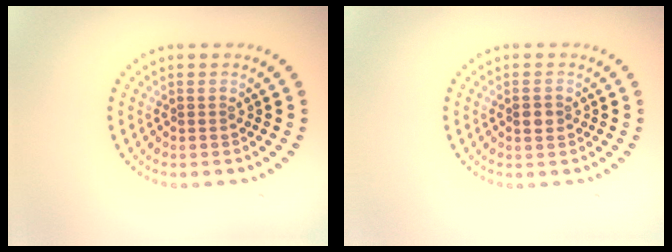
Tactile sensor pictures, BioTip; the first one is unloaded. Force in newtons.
{"total": 1.6, "press": 1.6, "slide": 0.1}